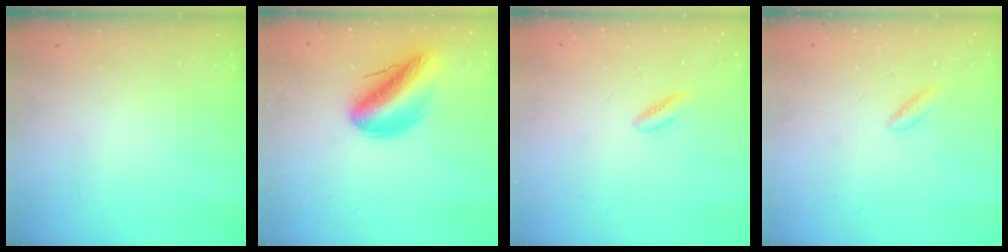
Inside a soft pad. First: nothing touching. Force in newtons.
{"total": 14.2, "press": 14.0, "slide": 2.6}
{"total": 2.8, "press": 2.5, "slide": 1.3}
{"total": 1.0, "press": 0.9, "slide": 0.5}